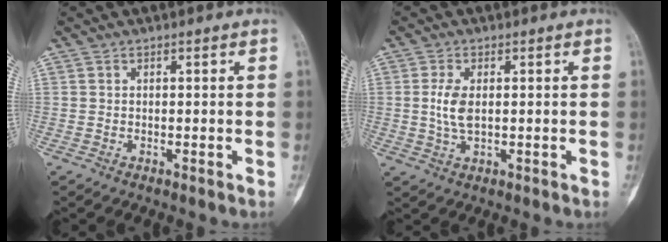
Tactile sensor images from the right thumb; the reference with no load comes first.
{"total": 4.7, "force": [0.4, 2.3, 4.1], "torque": [-0.088, -0.004, 0.009]}